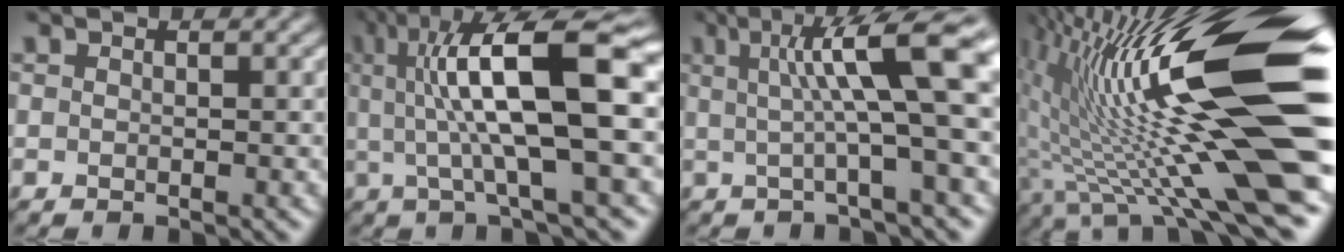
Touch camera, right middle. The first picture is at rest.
{"total": 13.0, "force": [2.1, 3.2, 12.4], "torque": [-0.193, 0.018, 0.035]}
{"total": 10.4, "force": [2.2, 2.0, 9.9], "torque": [-0.129, 0.015, 0.031]}
{"total": 18.8, "force": [1.2, 4.3, 18.2], "torque": [-0.283, 0.024, 0.011]}